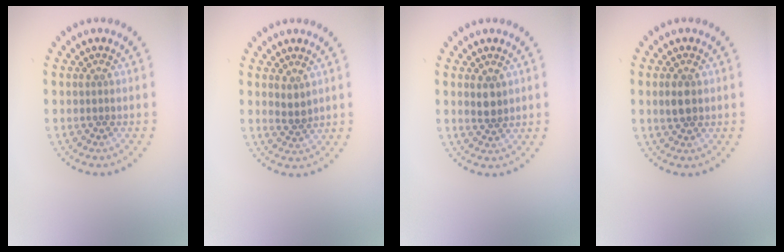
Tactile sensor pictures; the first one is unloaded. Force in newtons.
{"total": 1.6, "press": 1.2, "slide": 1.0}
{"total": 1.6, "press": 1.5, "slide": 0.7}
{"total": 1.9, "press": 1.8, "slide": 0.2}